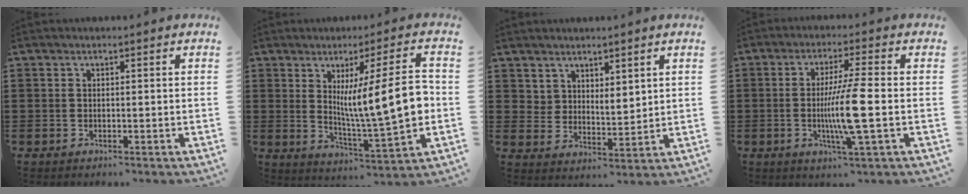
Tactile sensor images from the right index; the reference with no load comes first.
{"total": 12.2, "force": [1.2, 2.0, 12.0], "torque": [-0.190, -0.006, 0.017]}
{"total": 4.3, "force": [4.0, 1.5, 0.0], "torque": [-0.015, -0.010, 0.079]}
{"total": 9.1, "force": [-1.0, 0.3, 9.1], "torque": [-0.176, -0.016, -0.026]}